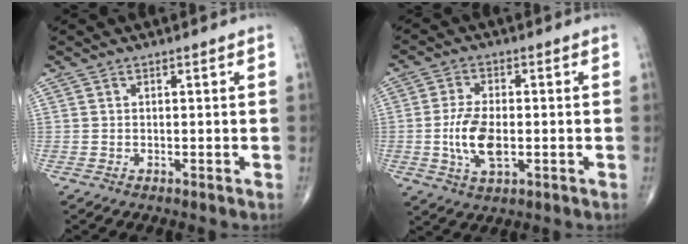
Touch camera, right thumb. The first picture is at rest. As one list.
[{"total": 8.7, "force": [-1.3, 4.3, 7.4], "torque": [-0.149, 0.000, -0.022]}]